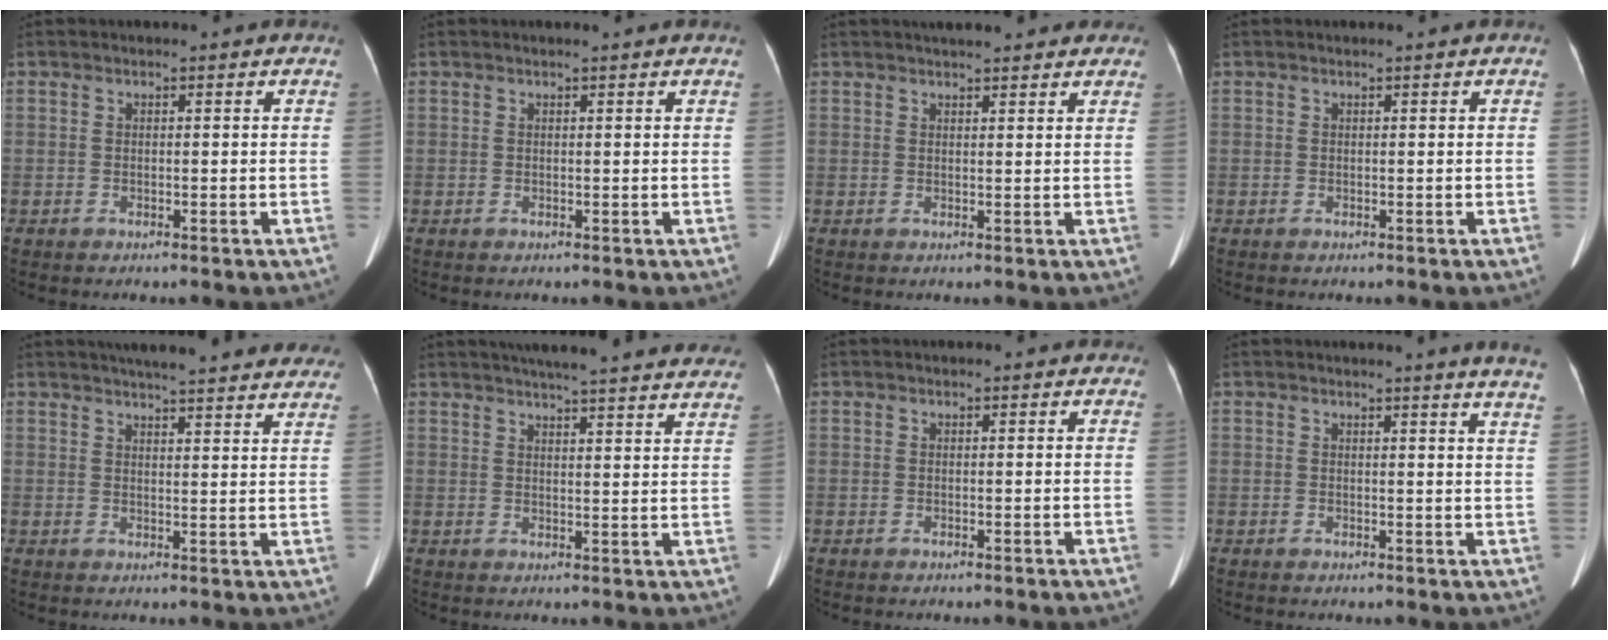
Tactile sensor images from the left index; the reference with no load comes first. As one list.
[{"total": 1.0, "force": [0.8, -0.2, 0.5], "torque": [-0.013, 0.004, 0.020]}, {"total": 8.9, "force": [7.6, 1.9, 4.2], "torque": [-0.049, 0.023, 0.090]}, {"total": 0.0}, {"total": 20.8, "force": [18.8, 3.3, 8.3], "torque": [-0.106, -0.008, 0.217]}, {"total": 25.0, "force": [22.7, 2.2, 10.3], "torque": [-0.150, -0.017, 0.268]}, {"total": 0.6, "force": [0.4, 0.4, 0.3], "torque": [-0.004, 0.005, 0.000]}, {"total": 8.0, "force": [7.3, -0.9, 3.3], "torque": [-0.031, -0.041, 0.053]}]